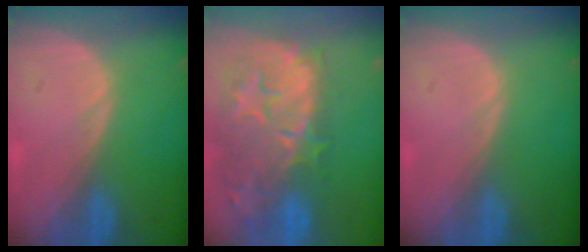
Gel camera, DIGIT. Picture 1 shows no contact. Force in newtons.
{"total": 14.0, "press": 11.9, "slide": 7.4}
{"total": 0.0}